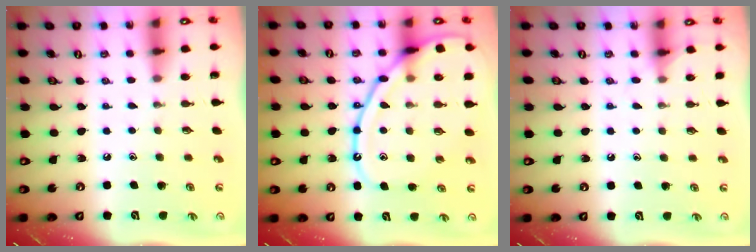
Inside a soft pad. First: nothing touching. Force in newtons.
{"total": 14.8, "press": 14.8, "slide": 0.6}
{"total": 6.0, "press": 6.0, "slide": 0.6}